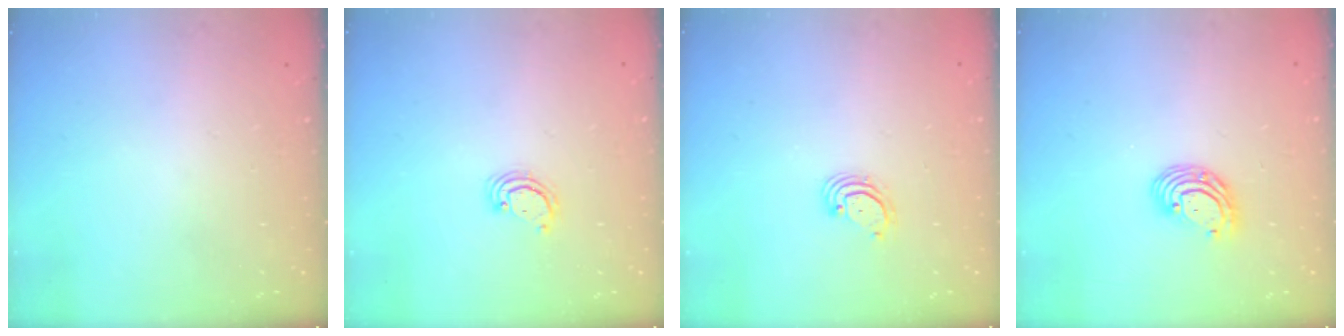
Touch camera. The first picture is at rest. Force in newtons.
{"total": 2.9, "press": 2.8, "slide": 0.3}
{"total": 3.0, "press": 3.0, "slide": 0.3}
{"total": 7.2, "press": 7.1, "slide": 1.6}